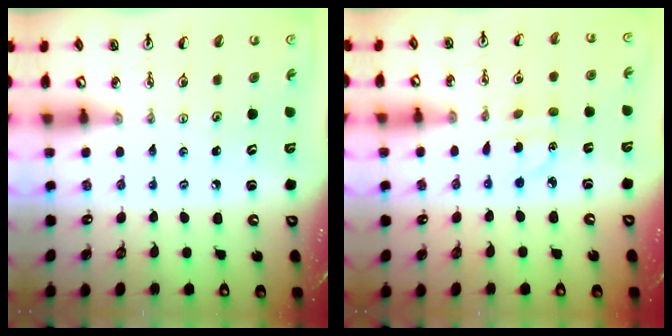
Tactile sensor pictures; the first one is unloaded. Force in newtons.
{"total": 3.5, "press": 3.4, "slide": 0.8}